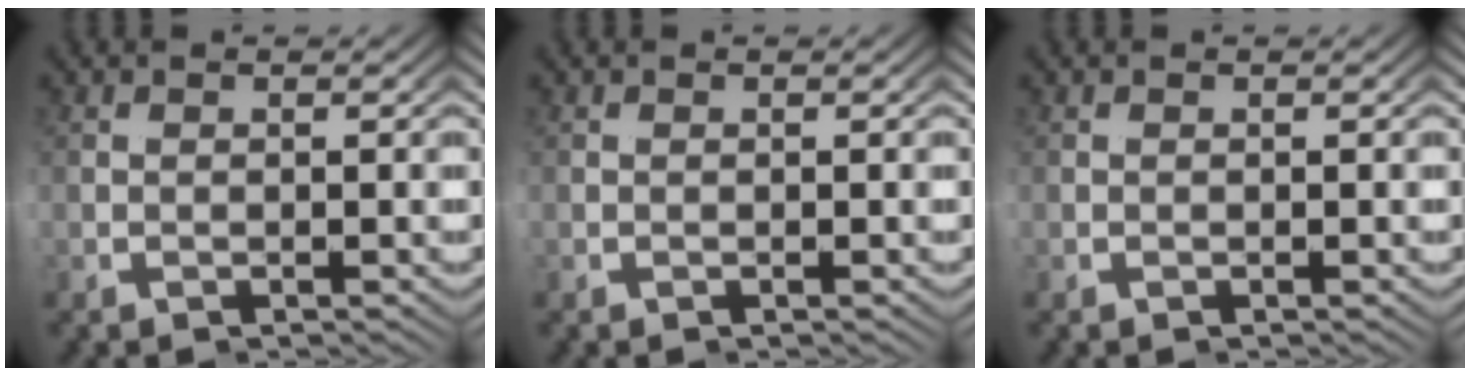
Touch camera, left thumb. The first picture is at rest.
{"total": 0.0}
{"total": 0.0}